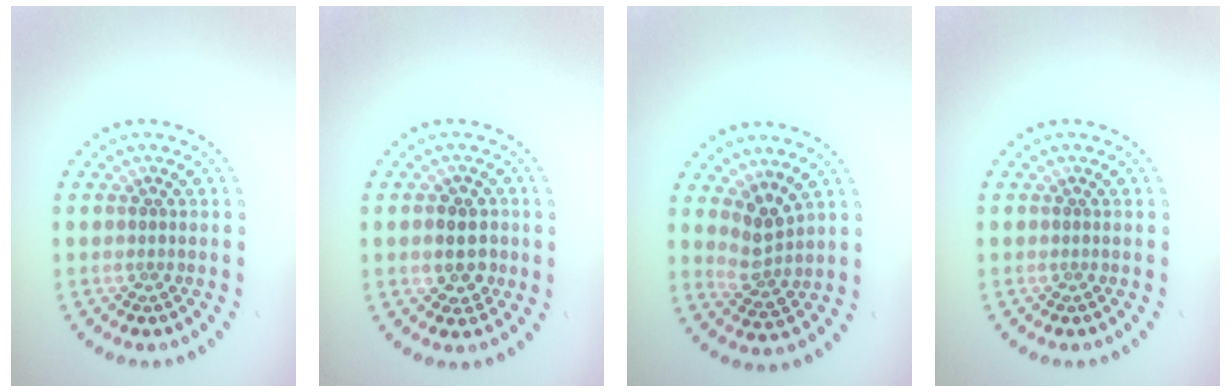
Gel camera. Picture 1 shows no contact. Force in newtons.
{"total": 3.0, "press": 2.9, "slide": 0.6}
{"total": 2.4, "press": 1.9, "slide": 1.6}
{"total": 0.0}